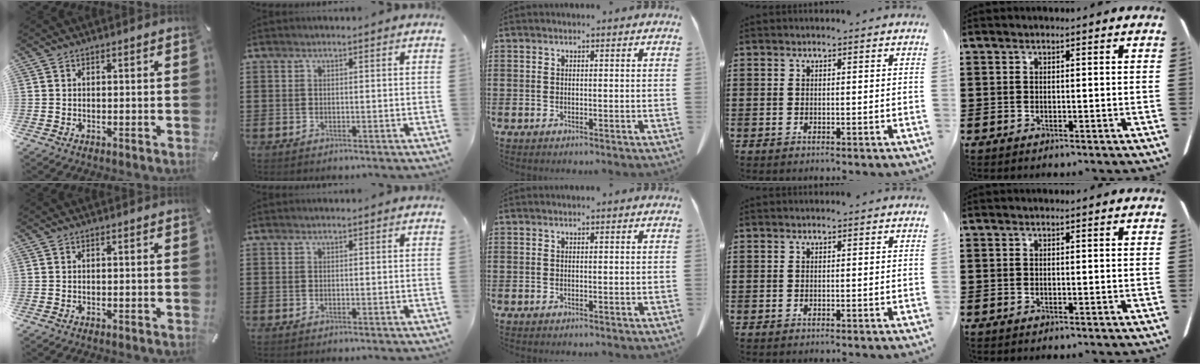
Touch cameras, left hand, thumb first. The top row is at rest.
{}